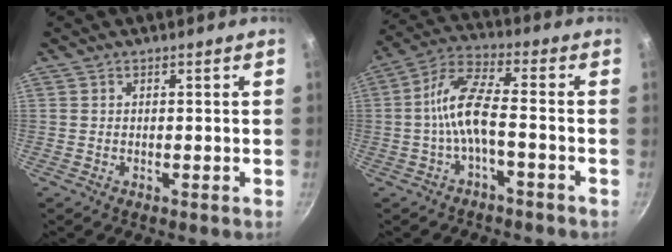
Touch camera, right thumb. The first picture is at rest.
{"total": 9.1, "force": [-2.8, 2.9, 8.2], "torque": [-0.181, 0.041, -0.060]}